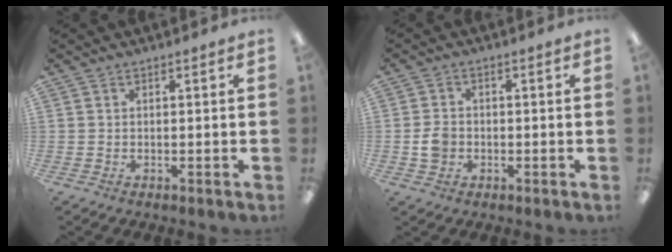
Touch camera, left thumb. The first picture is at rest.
{"total": 3.9, "force": [-0.7, 3.2, 2.1], "torque": [-0.036, 0.007, -0.012]}